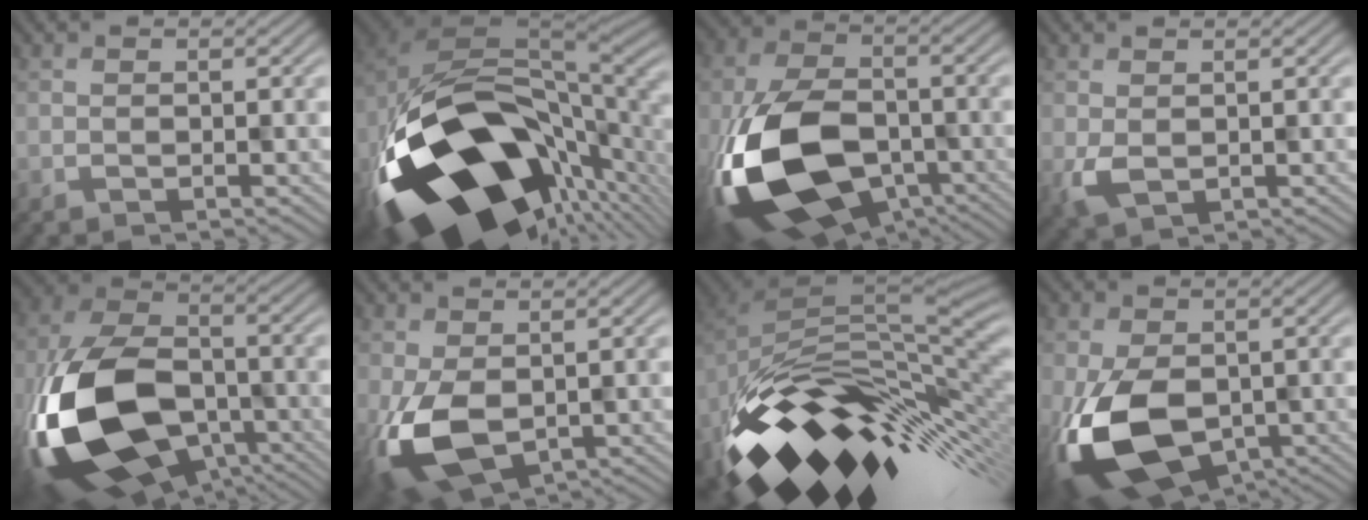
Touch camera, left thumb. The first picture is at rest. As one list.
[{"total": 20.0, "force": [-6.2, 11.7, 15.0], "torque": [-0.305, -0.056, -0.085]}, {"total": 18.3, "force": [-6.6, 11.3, 12.8], "torque": [-0.297, -0.052, -0.100]}, {"total": 3.5, "force": [-0.3, 2.2, 2.7], "torque": [-0.063, -0.004, -0.006]}, {"total": 20.1, "force": [-6.9, 12.5, 14.2], "torque": [-0.341, -0.055, -0.096]}, {"total": 10.7, "force": [-2.7, 6.2, 8.3], "torque": [-0.176, -0.021, -0.037]}, {"total": 15.0, "force": [-4.5, 7.2, 12.4], "torque": [-0.235, -0.009, -0.083]}, {"total": 15.6, "force": [-5.2, 9.3, 11.3], "torque": [-0.237, -0.043, -0.074]}]